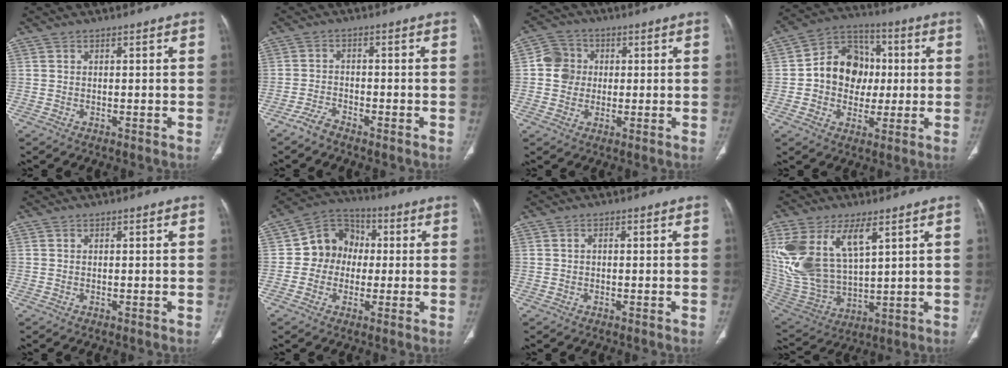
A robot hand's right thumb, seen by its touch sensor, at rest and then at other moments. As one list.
[{"total": 2.8, "force": [-2.5, 0.7, 1.0], "torque": [-0.028, 0.010, -0.051]}, {"total": 6.1, "force": [0.4, 5.8, 1.9], "torque": [-0.012, 0.008, -0.001]}, {"total": 13.7, "force": [0.4, 11.3, 7.8], "torque": [-0.075, 0.024, 0.000]}, {"total": 0.0}, {"total": 10.1, "force": [-0.1, 9.1, 4.5], "torque": [-0.033, 0.027, -0.016]}, {"total": 0.7, "force": [0.0, 0.5, 0.5], "torque": [-0.010, 0.002, -0.001]}, {"total": 19.2, "force": [7.7, 9.6, 14.8], "torque": [-0.305, -0.022, 0.164]}]